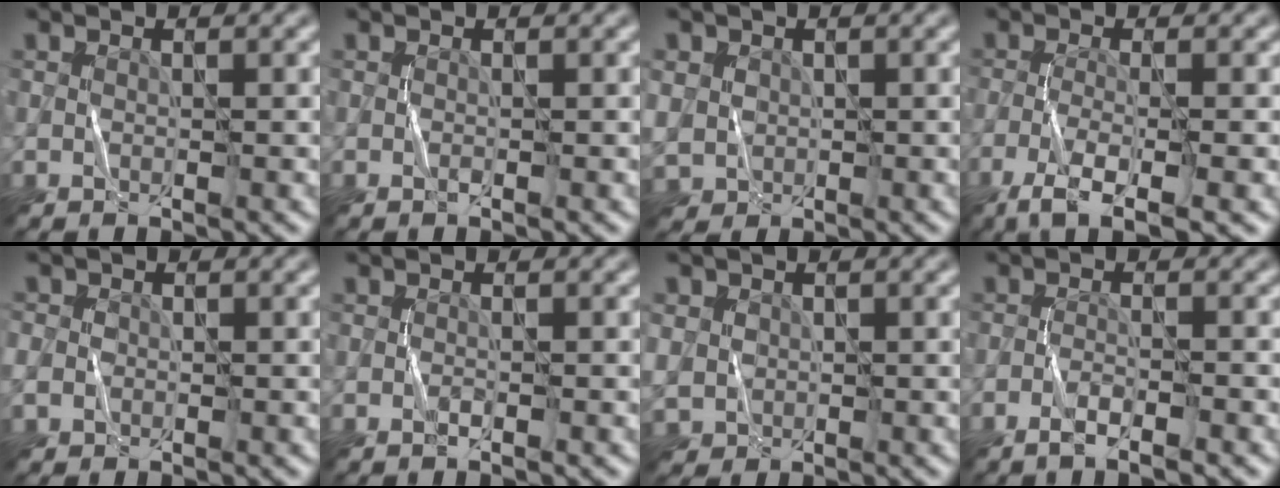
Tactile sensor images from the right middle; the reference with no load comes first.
{"total": 0.0}
{"total": 3.3, "force": [0.5, 3.1, 1.1], "torque": [-0.043, 0.007, 0.008]}
{"total": 4.5, "force": [-2.7, 0.7, 3.6], "torque": [-0.073, -0.004, -0.054]}
{"total": 3.5, "force": [-0.4, 3.2, 1.4], "torque": [-0.036, 0.014, -0.025]}
{"total": 0.5, "force": [-0.4, -0.1, 0.3], "torque": [-0.009, 0.003, -0.005]}
{"total": 2.9, "force": [0.4, 2.8, 0.8], "torque": [-0.035, 0.006, 0.008]}
{"total": 2.3, "force": [-1.7, 0.1, 1.5], "torque": [-0.032, 0.004, -0.032]}